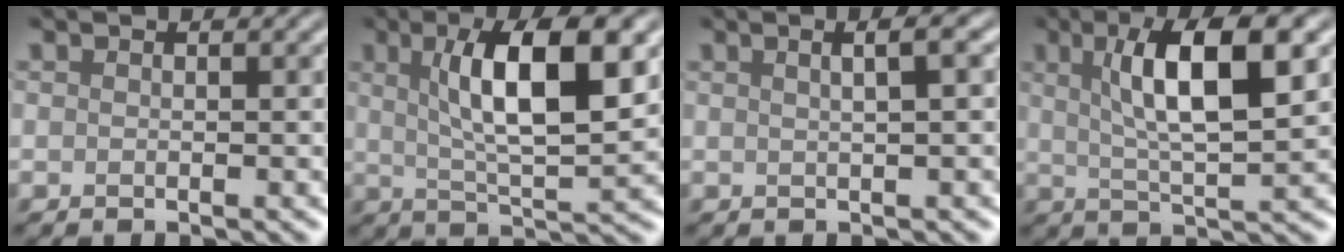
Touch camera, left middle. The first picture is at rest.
{"total": 8.7, "force": [2.3, 2.4, 8.1], "torque": [-0.121, 0.000, 0.045]}
{"total": 3.3, "force": [1.2, 1.4, 2.8], "torque": [-0.011, 0.019, -0.009]}
{"total": 7.8, "force": [2.1, 1.9, 7.3], "torque": [-0.113, 0.004, 0.042]}